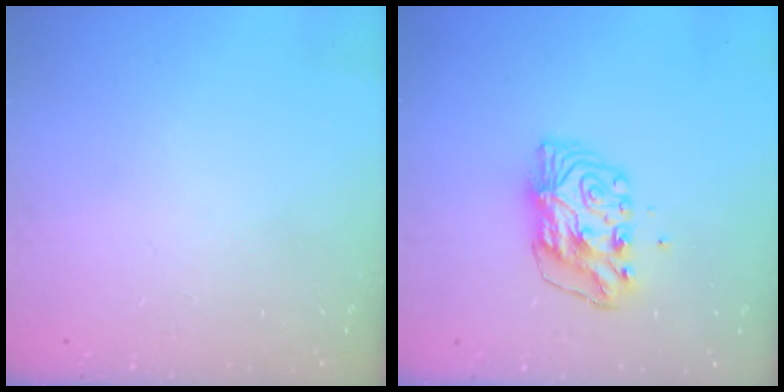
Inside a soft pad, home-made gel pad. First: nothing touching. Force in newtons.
{"total": 7.0, "press": 7.0, "slide": 0.6}